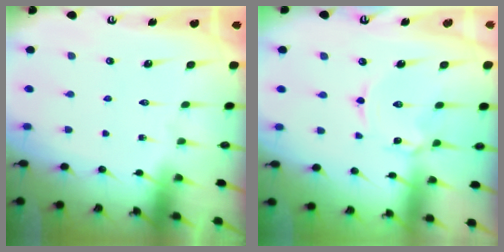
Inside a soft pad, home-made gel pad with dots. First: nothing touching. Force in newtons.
{"total": 2.2, "press": 2.2, "slide": 0.3}